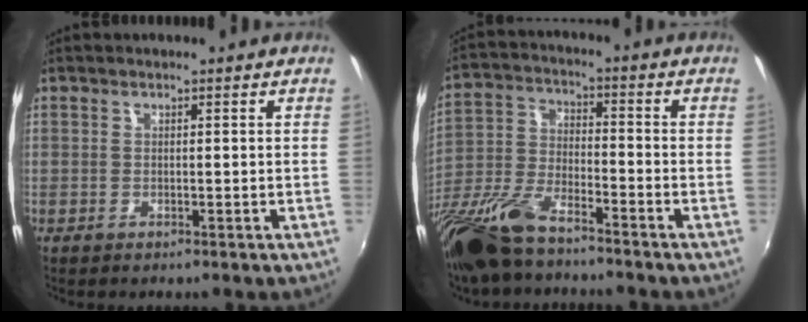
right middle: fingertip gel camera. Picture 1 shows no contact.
{"total": 16.4, "force": [-12.2, 4.9, 9.8], "torque": [-0.219, -0.033, -0.240]}